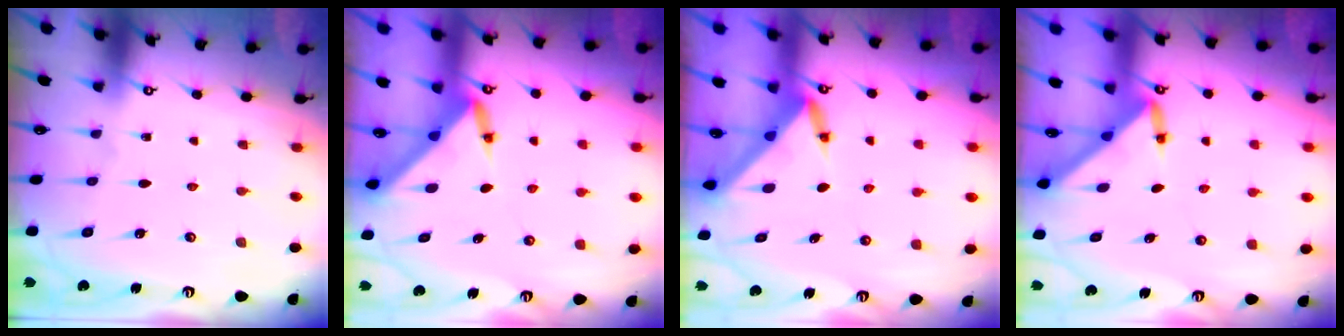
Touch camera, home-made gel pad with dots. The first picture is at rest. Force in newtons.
{"total": 3.2, "press": 3.2, "slide": 0.1}
{"total": 3.2, "press": 3.2, "slide": 0.2}
{"total": 3.3, "press": 3.3, "slide": 0.3}